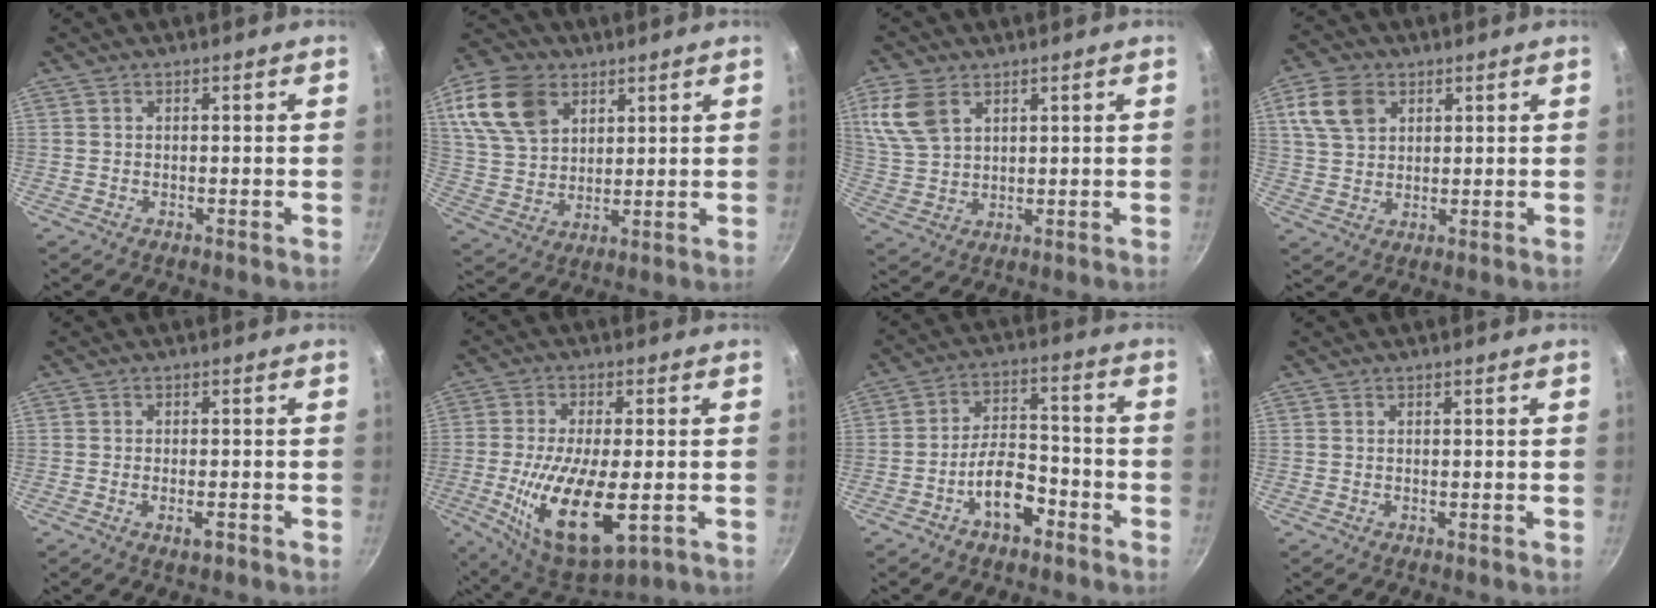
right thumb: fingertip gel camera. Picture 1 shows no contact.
{"total": 15.0, "force": [6.7, 10.3, 8.6], "torque": [-0.147, -0.009, 0.132]}
{"total": 9.3, "force": [4.2, 5.9, 5.9], "torque": [-0.116, -0.009, 0.092]}
{"total": 9.2, "force": [3.7, 6.6, 5.2], "torque": [-0.083, 0.003, 0.071]}
{"total": 2.4, "force": [-1.1, 0.9, 1.9], "torque": [-0.033, 0.004, -0.021]}
{"total": 17.9, "force": [-3.8, 7.3, 15.9], "torque": [-0.291, -0.006, -0.060]}
{"total": 9.3, "force": [-4.8, 4.7, 6.4], "torque": [-0.088, 0.047, -0.083]}
{"total": 0.0}